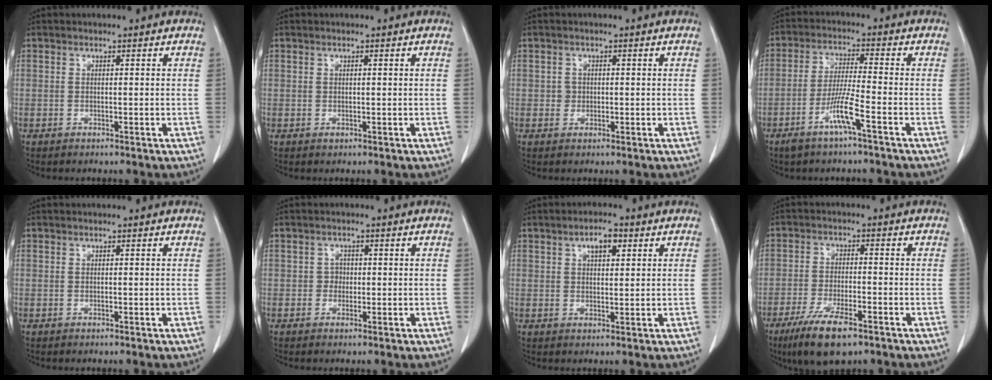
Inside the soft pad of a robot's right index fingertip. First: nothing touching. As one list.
[{"total": 0.8, "force": [0.0, 0.6, 0.5], "torque": [-0.012, -0.001, 0.003]}, {"total": 1.8, "force": [-0.1, 1.7, 0.5], "torque": [-0.008, 0.009, 0.003]}, {"total": 6.8, "force": [-3.5, 0.0, 5.8], "torque": [-0.120, -0.001, -0.069]}, {"total": 0.0}, {"total": 1.9, "force": [-0.2, 1.7, 0.8], "torque": [-0.008, 0.008, -0.002]}, {"total": 4.6, "force": [2.1, 2.1, 3.5], "torque": [-0.064, 0.006, 0.036]}, {"total": 9.6, "force": [-5.9, 2.8, 7.0], "torque": [-0.135, -0.016, -0.099]}]